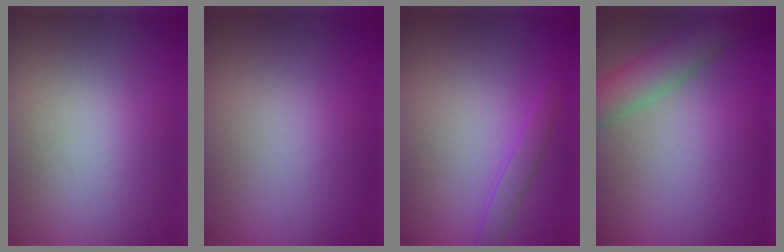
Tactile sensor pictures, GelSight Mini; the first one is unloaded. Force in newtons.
{"total": 0.0}
{"total": 1.3, "press": 1.3, "slide": 0.1}
{"total": 4.0, "press": 4.0, "slide": 0.3}